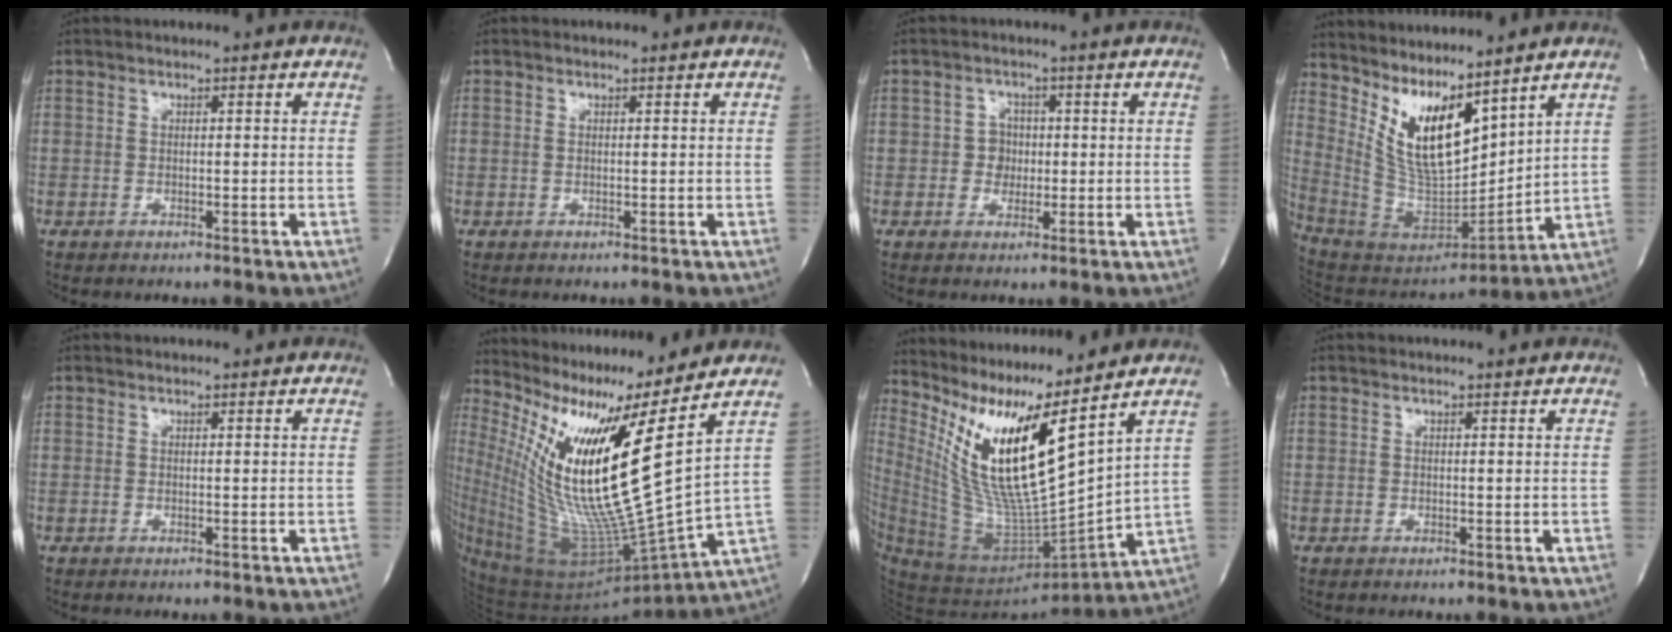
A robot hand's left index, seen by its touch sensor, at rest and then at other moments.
{"total": 0.0}
{"total": 2.8, "force": [-0.1, 2.6, 0.9], "torque": [-0.008, 0.007, -0.002]}
{"total": 13.2, "force": [8.6, 3.5, 9.4], "torque": [-0.187, -0.015, 0.181]}
{"total": 1.2, "force": [1.2, 0.0, 0.1], "torque": [-0.006, 0.013, 0.021]}
{"total": 22.6, "force": [9.8, -0.4, 20.4], "torque": [-0.384, -0.031, 0.169]}
{"total": 18.9, "force": [10.5, 1.5, 15.7], "torque": [-0.312, -0.026, 0.195]}
{"total": 0.9, "force": [0.9, -0.2, 0.0], "torque": [-0.008, -0.003, 0.014]}